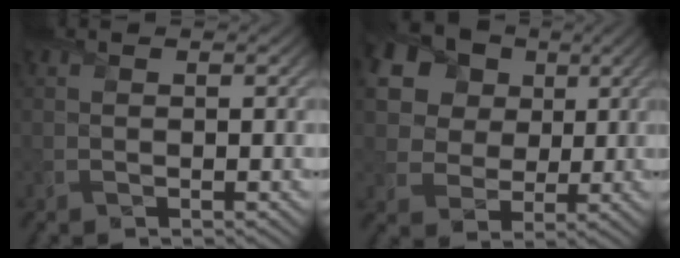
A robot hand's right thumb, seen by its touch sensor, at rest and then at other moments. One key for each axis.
{"total": 18.0, "fx": 8.0, "fy": 14.1, "fz": 7.9, "tx": -0.239, "ty": 0.027, "tz": 0.161}